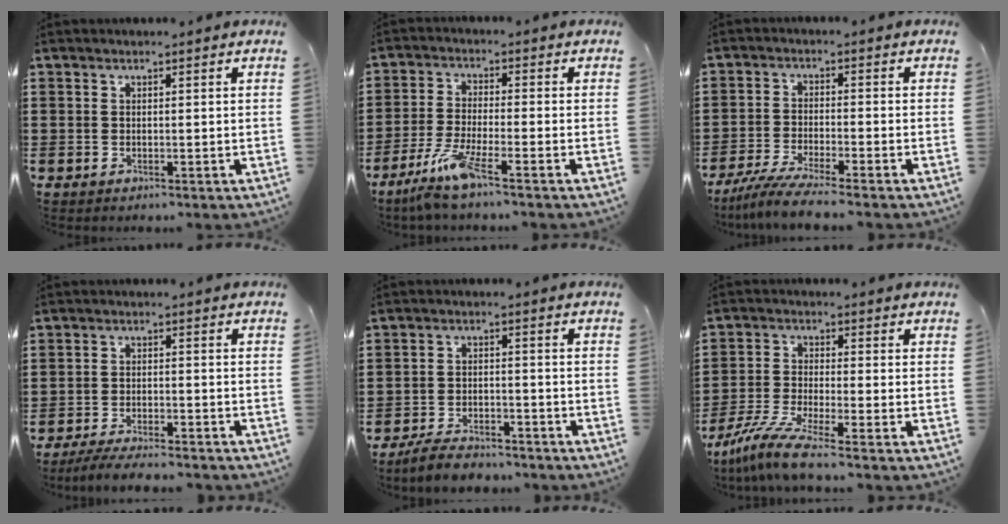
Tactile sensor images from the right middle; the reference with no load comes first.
{"total": 6.3, "force": [-4.1, 0.5, 4.7], "torque": [-0.109, -0.017, -0.081]}
{"total": 5.3, "force": [-4.7, -0.3, 2.5], "torque": [-0.061, -0.022, -0.091]}
{"total": 4.3, "force": [-4.1, 0.1, 1.3], "torque": [-0.030, -0.005, -0.081]}
{"total": 4.5, "force": [-4.3, 0.8, 1.0], "torque": [-0.025, 0.006, -0.089]}
{"total": 6.9, "force": [-5.6, 0.2, 4.1], "torque": [-0.098, -0.020, -0.110]}